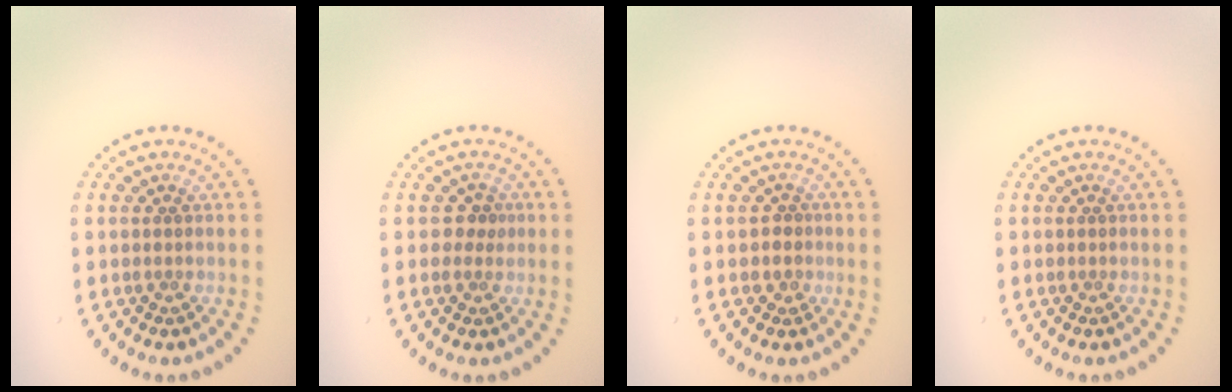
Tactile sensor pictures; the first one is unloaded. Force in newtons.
{"total": 1.4, "press": 1.2, "slide": 0.7}
{"total": 1.0, "press": 0.8, "slide": 0.6}
{"total": 0.0}